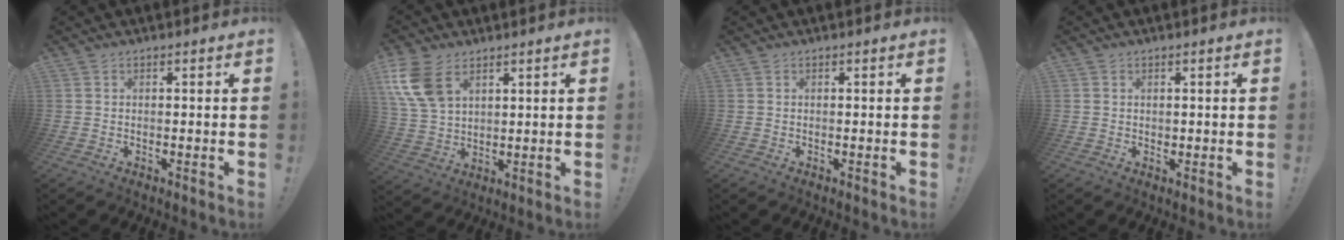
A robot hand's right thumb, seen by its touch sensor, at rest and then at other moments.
{"total": 11.9, "force": [5.8, 7.2, 7.3], "torque": [-0.157, -0.015, 0.116]}
{"total": 0.0}
{"total": 0.7, "force": [0.4, 0.6, 0.0], "torque": [0.007, -0.003, 0.006]}